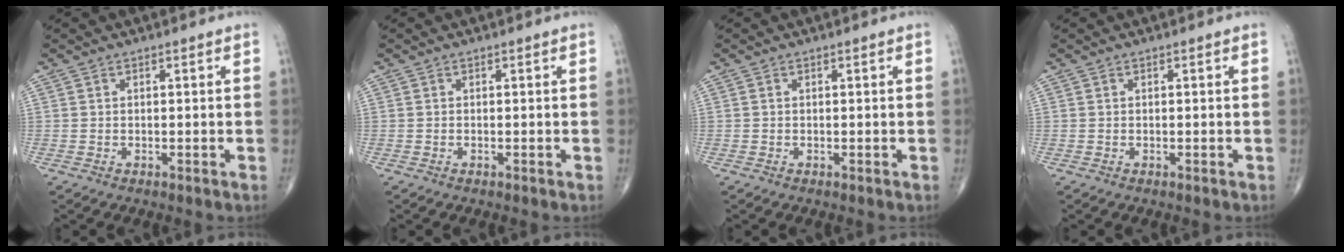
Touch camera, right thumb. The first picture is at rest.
{"total": 0.0}
{"total": 0.0}
{"total": 0.0}